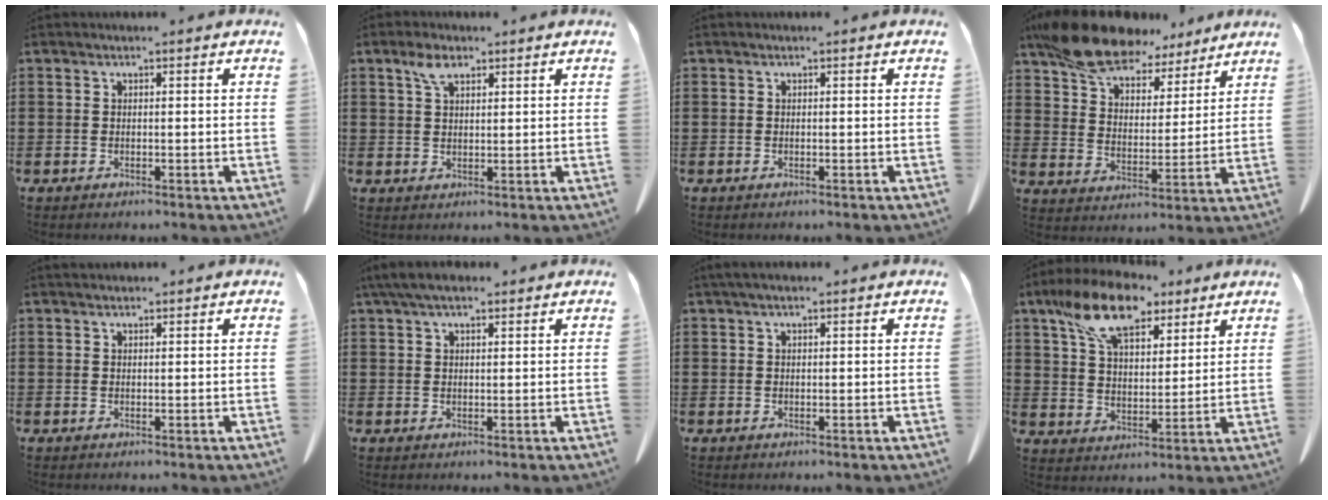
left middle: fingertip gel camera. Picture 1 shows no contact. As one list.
[{"total": 3.4, "force": [2.1, 1.7, 2.2], "torque": [-0.050, 0.006, 0.038]}, {"total": 0.0}, {"total": 12.2, "force": [10.4, 4.4, 4.5], "torque": [-0.118, -0.040, 0.193]}, {"total": 0.8, "force": [0.8, 0.2, 0.1], "torque": [-0.004, 0.001, 0.015]}, {"total": 3.9, "force": [2.7, 1.1, 2.6], "torque": [-0.058, 0.003, 0.050]}, {"total": 1.4, "force": [0.8, 0.5, 1.0], "torque": [-0.022, 0.003, 0.014]}, {"total": 12.2, "force": [8.2, 5.4, 7.3], "torque": [-0.157, -0.007, 0.155]}]